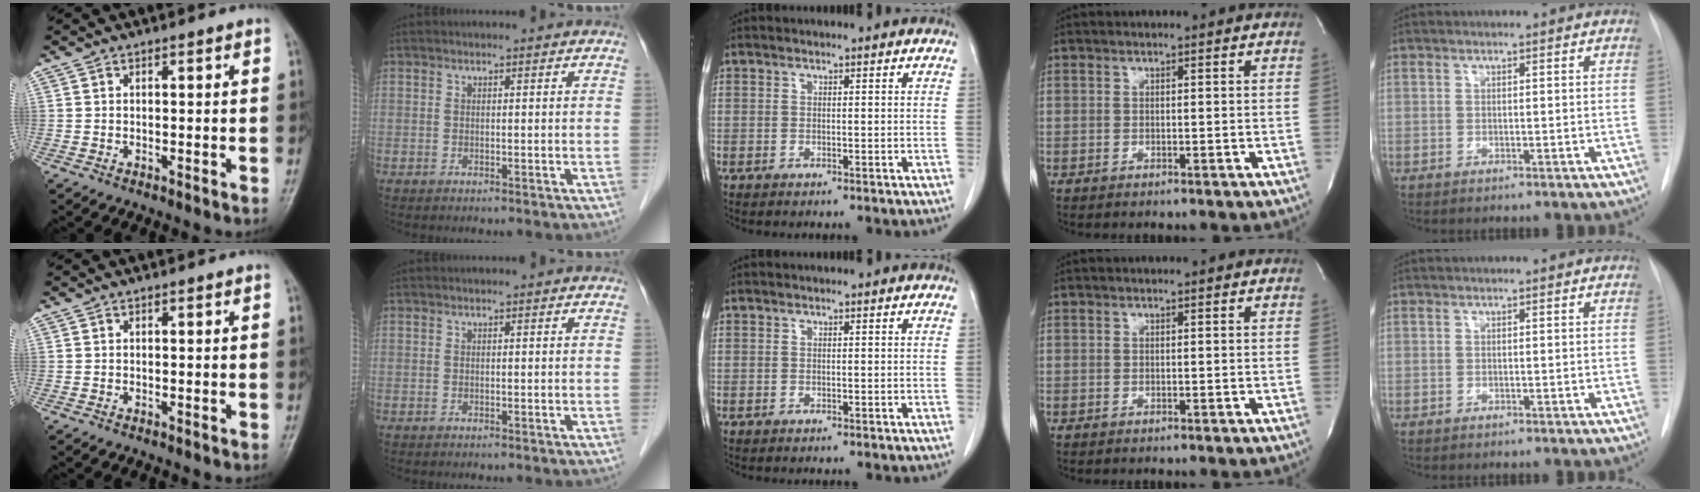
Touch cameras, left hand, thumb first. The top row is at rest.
{}